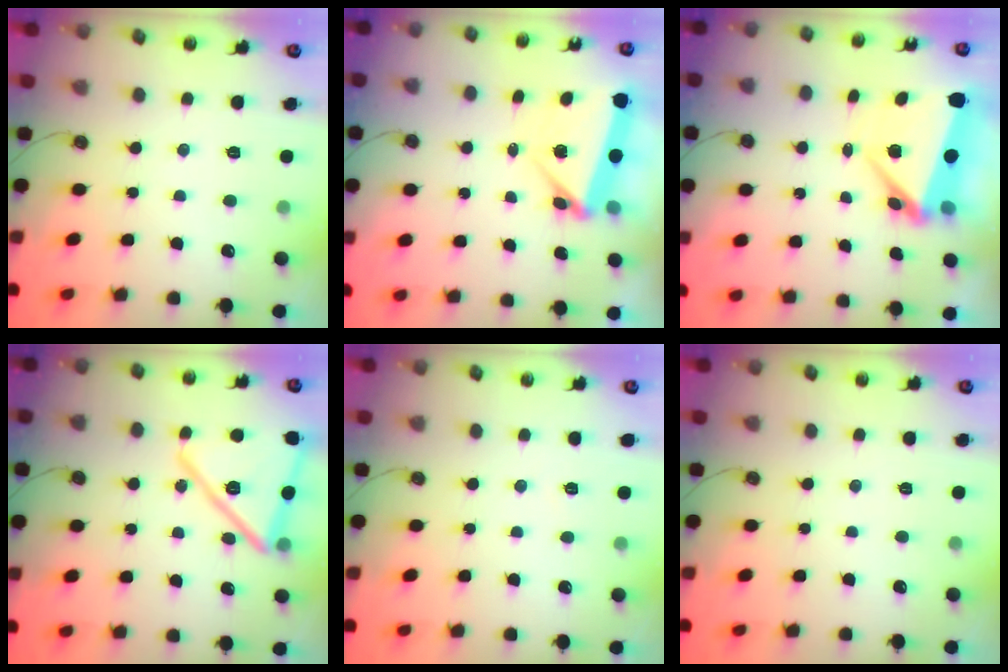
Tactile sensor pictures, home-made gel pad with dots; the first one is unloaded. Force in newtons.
{"total": 5.6, "press": 5.6, "slide": 0.8}
{"total": 7.1, "press": 6.7, "slide": 2.1}
{"total": 20.6, "press": 20.5, "slide": 1.2}
{"total": 3.4, "press": 2.7, "slide": 2.1}
{"total": 0.0}